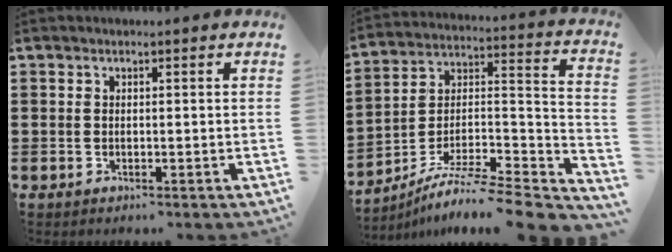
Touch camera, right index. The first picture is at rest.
{"total": 7.7, "force": [-6.2, 1.0, 4.5], "torque": [-0.072, 0.001, -0.123]}